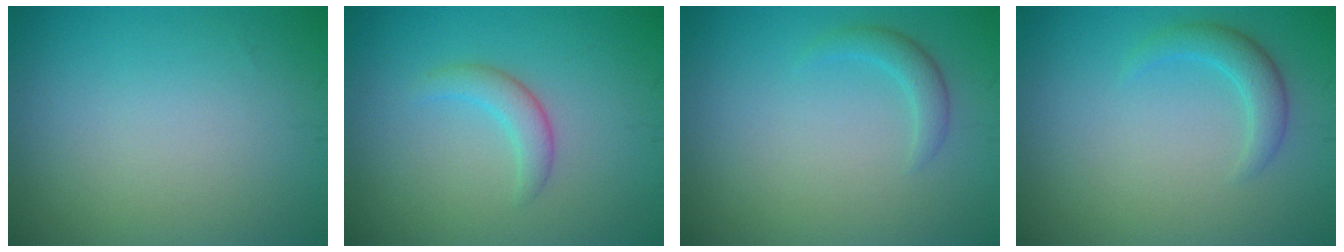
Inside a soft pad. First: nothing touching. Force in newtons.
{"total": 2.1, "press": 2.1, "slide": 0.2}
{"total": 1.6, "press": 1.6, "slide": 0.1}
{"total": 2.3, "press": 2.2, "slide": 0.1}